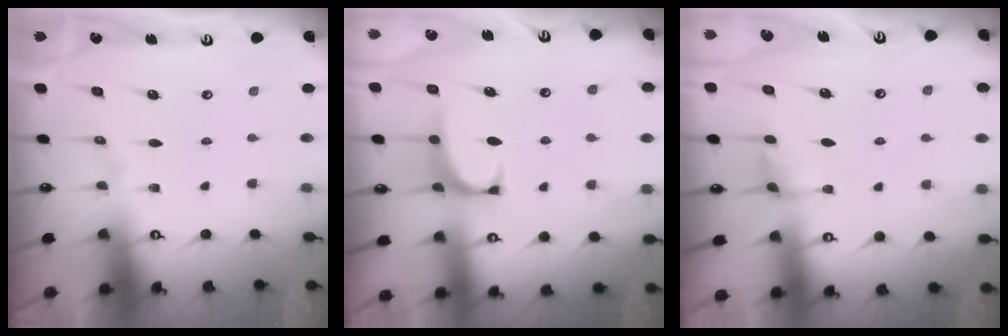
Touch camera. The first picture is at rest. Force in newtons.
{"total": 0.8, "press": 0.4, "slide": 0.7}
{"total": 2.9, "press": 2.9, "slide": 0.6}